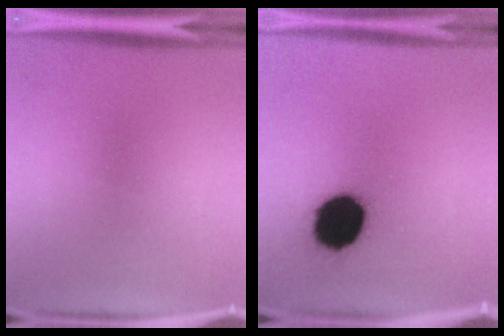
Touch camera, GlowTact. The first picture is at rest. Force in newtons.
{"total": 17.4}